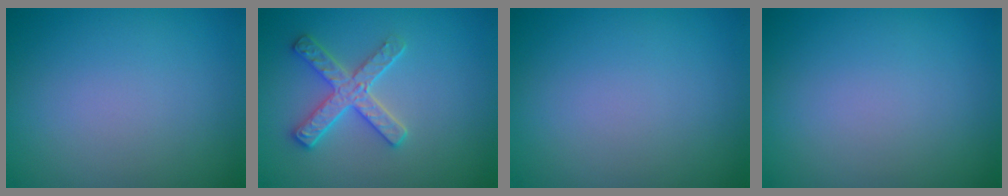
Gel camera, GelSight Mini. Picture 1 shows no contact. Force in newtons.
{"total": 3.3, "press": 3.0, "slide": 1.3}
{"total": 0.0}
{"total": 0.0}